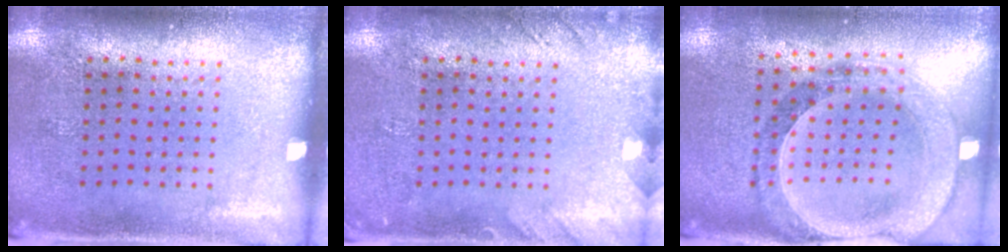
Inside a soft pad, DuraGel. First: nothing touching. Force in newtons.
{"total": 1.5, "press": 1.5, "slide": 0.2}
{"total": 1.5, "press": 1.4, "slide": 0.4}